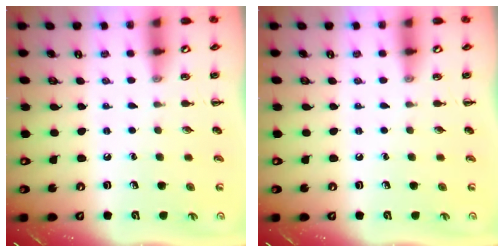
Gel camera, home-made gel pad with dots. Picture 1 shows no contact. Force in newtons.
{"total": 0.0}